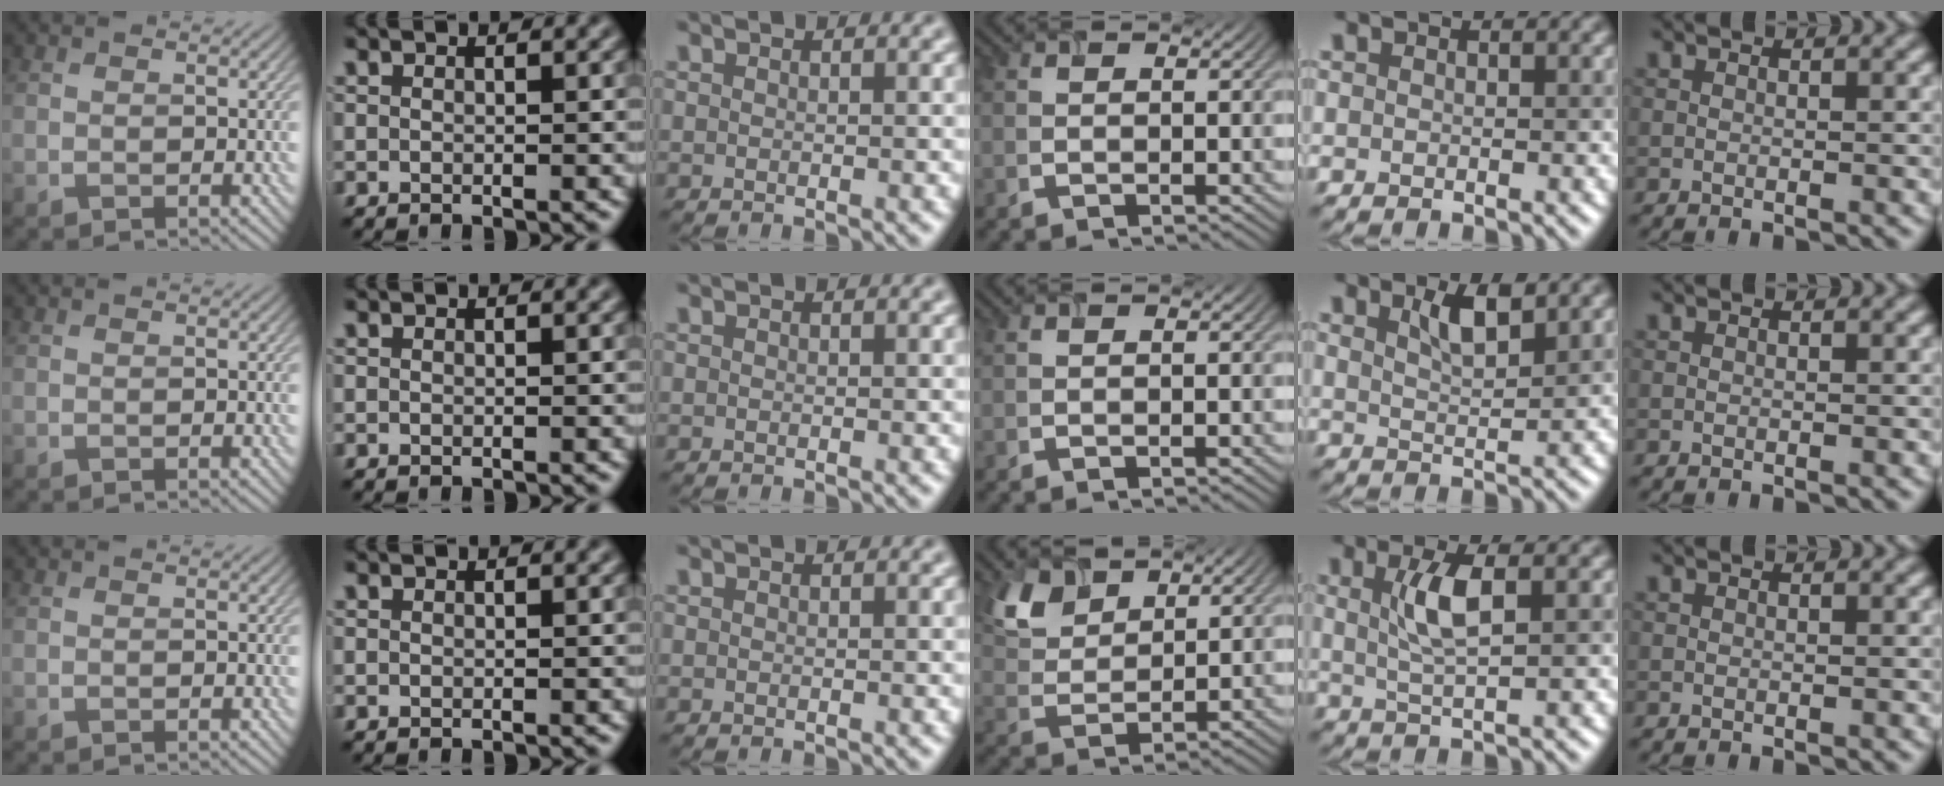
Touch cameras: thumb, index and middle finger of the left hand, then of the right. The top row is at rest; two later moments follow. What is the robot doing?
{"motion": "insert", "object": "airpods case & airpods"}